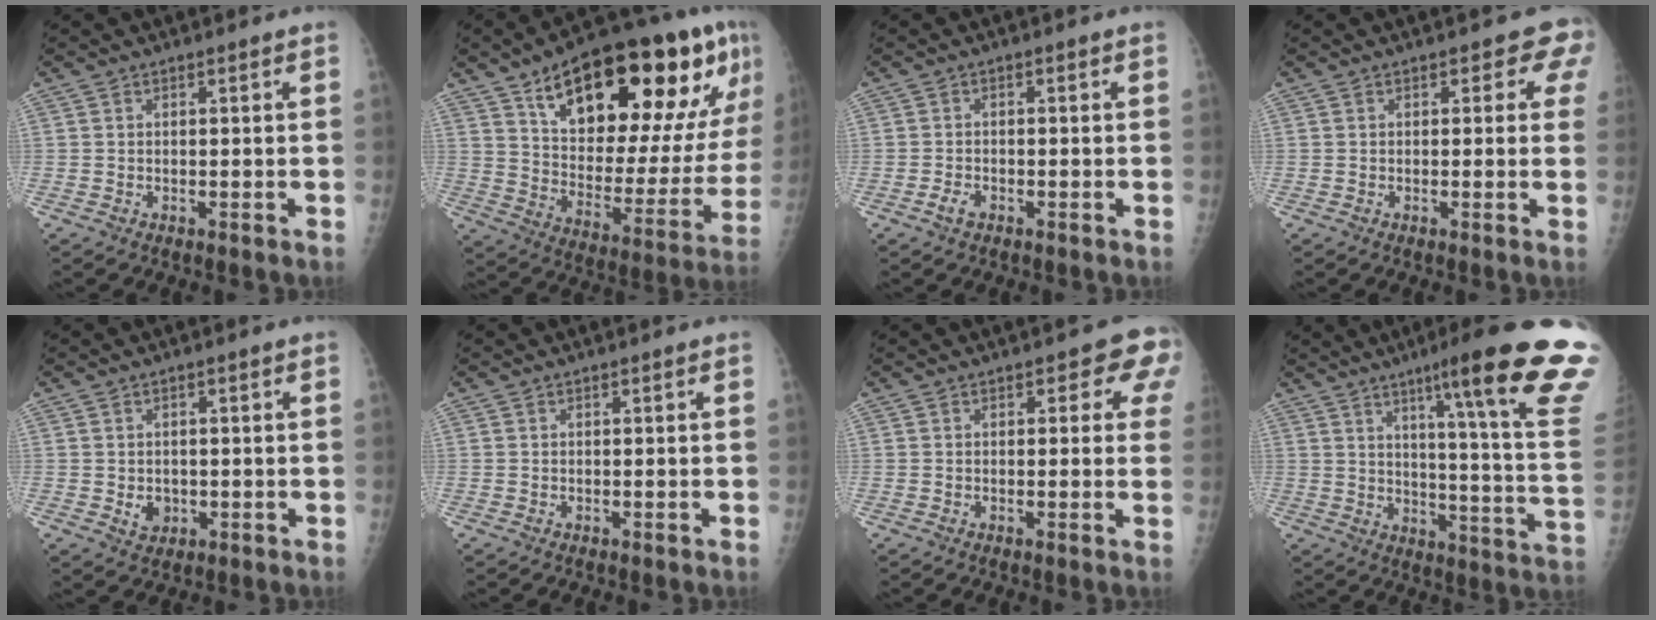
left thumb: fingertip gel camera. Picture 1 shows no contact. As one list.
[{"total": 32.0, "force": [16.1, 12.3, 24.8], "torque": [-0.334, -0.019, 0.255]}, {"total": 2.0, "force": [-1.2, 1.1, 1.1], "torque": [-0.023, 0.005, -0.022]}, {"total": 3.7, "force": [1.8, 2.4, 2.2], "torque": [0.013, -0.004, 0.004]}, {"total": 3.0, "force": [-0.4, 2.6, 1.5], "torque": [-0.010, 0.000, 0.003]}, {"total": 0.0}, {"total": 5.3, "force": [2.2, 3.0, 3.7], "torque": [0.002, -0.002, 0.013]}, {"total": 25.0, "force": [15.8, 0.9, 19.3], "torque": [-0.231, -0.086, 0.211]}]